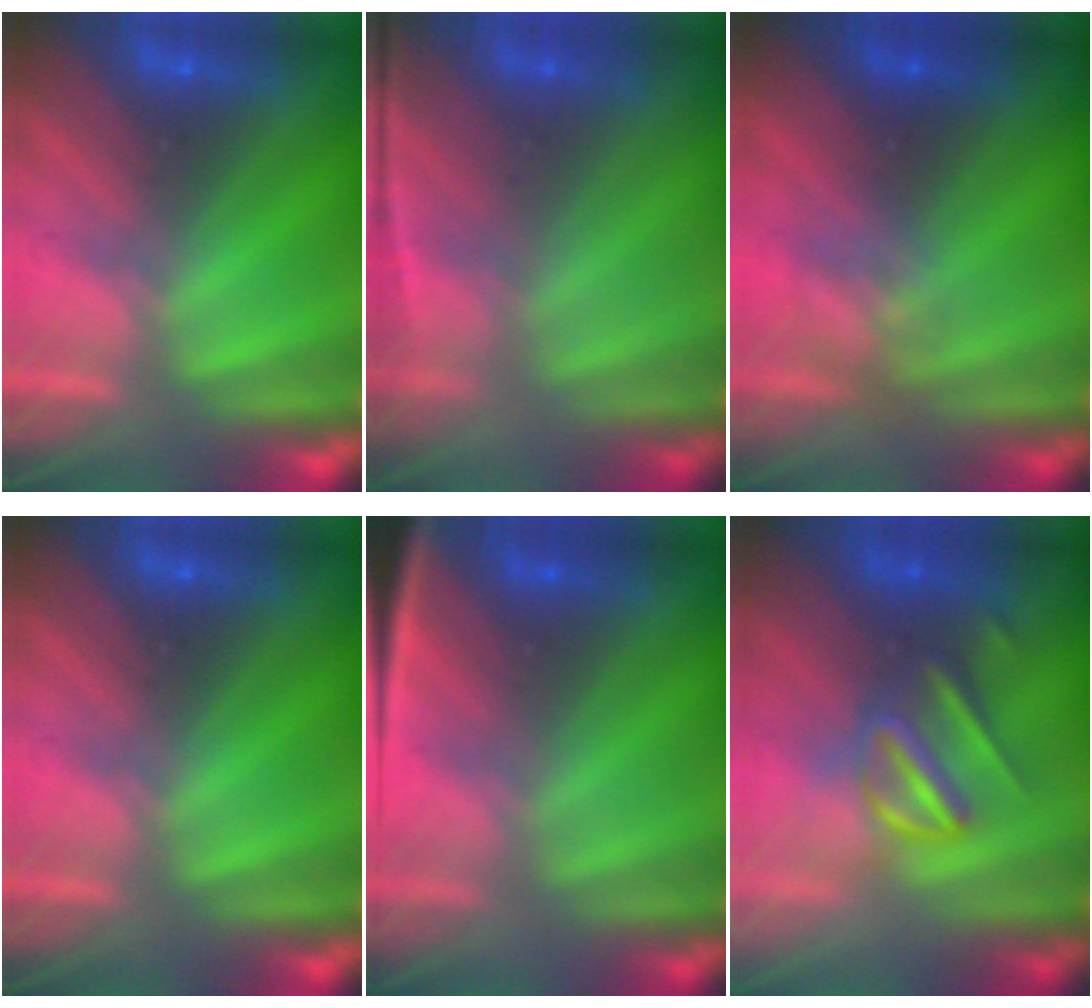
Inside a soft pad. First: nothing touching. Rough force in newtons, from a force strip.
{"total": 1.6}
{"total": 2.4}
{"total": 0.0}
{"total": 2.5}
{"total": 3.0}